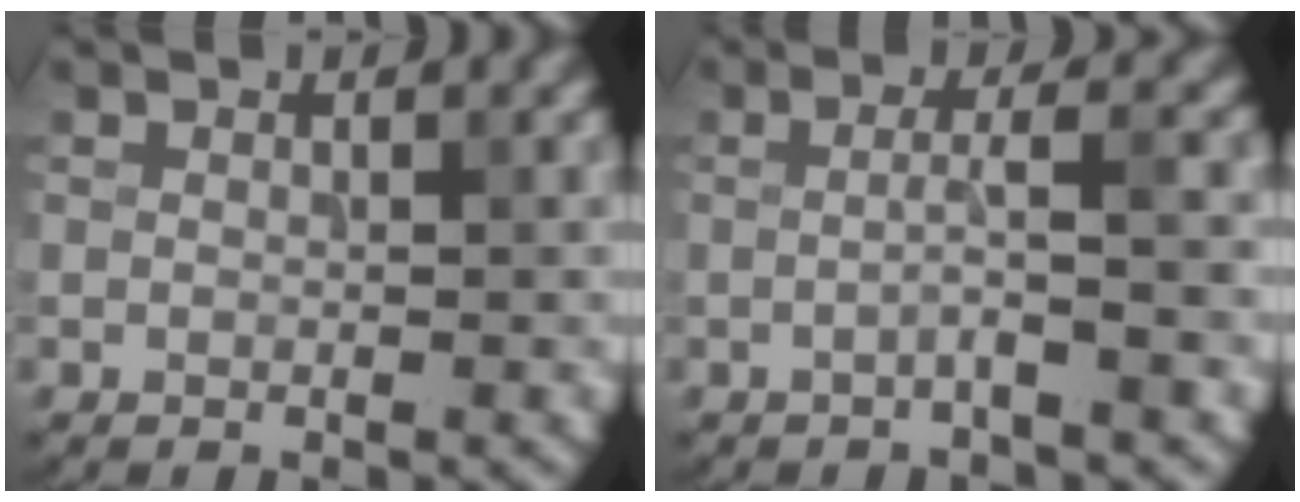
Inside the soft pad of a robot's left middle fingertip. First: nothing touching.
{"total": 2.5, "force": [-0.6, 0.2, 2.4], "torque": [-0.039, 0.010, -0.020]}